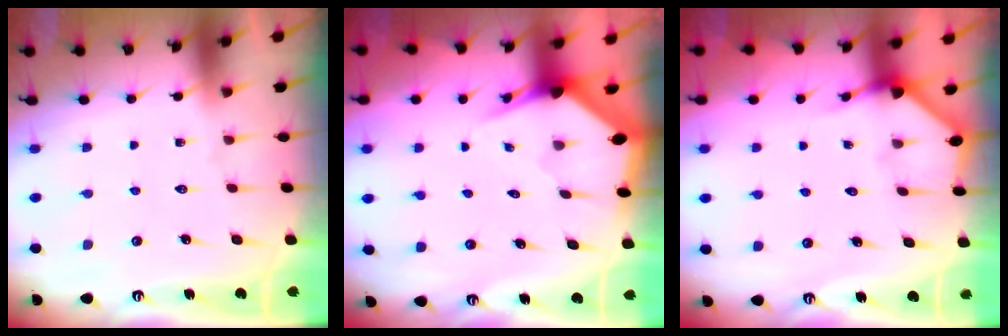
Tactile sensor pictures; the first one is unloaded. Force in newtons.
{"total": 3.4, "press": 3.4, "slide": 0.2}
{"total": 2.3, "press": 2.3, "slide": 0.2}